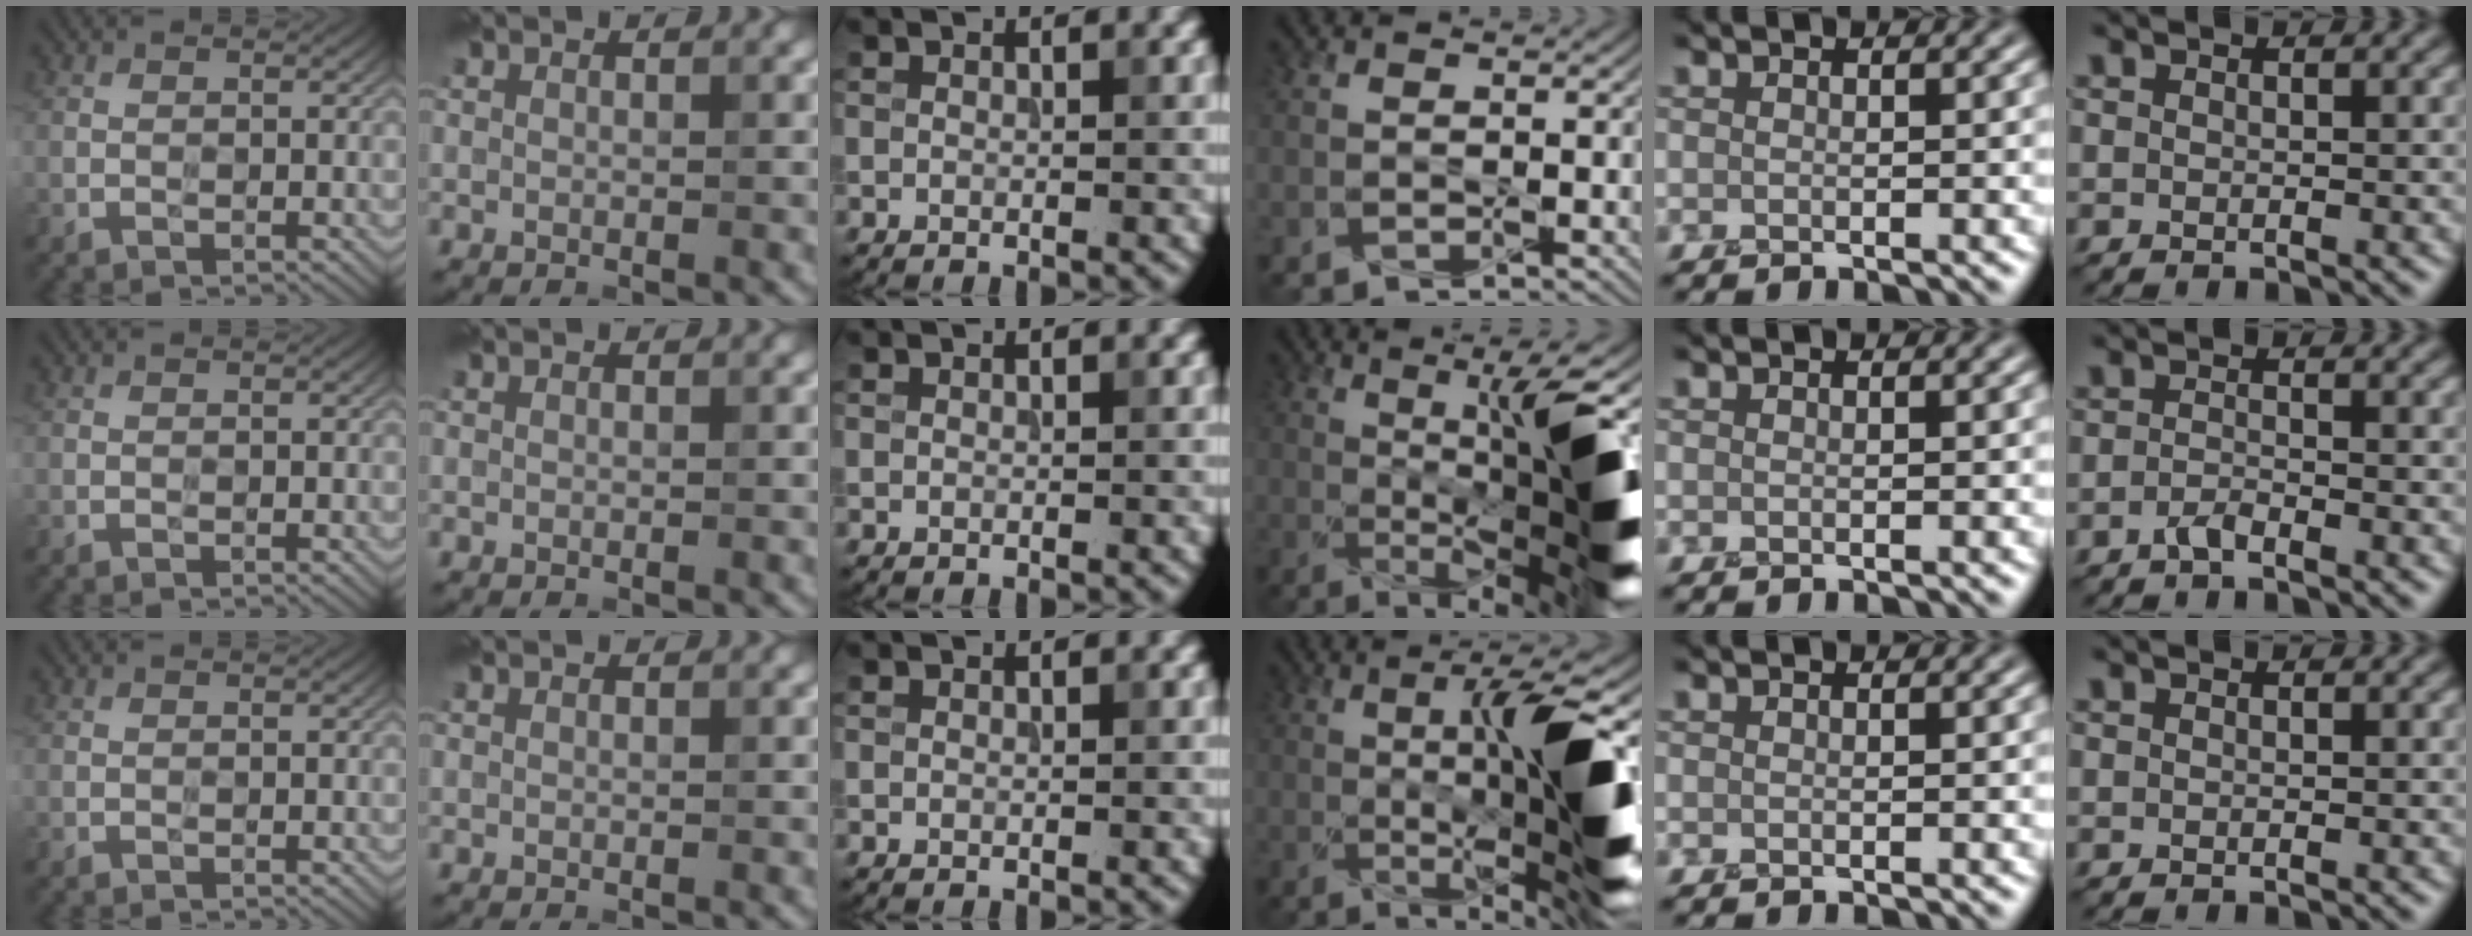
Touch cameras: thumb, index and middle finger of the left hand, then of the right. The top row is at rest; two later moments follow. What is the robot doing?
{"motion": "squeeze", "object": "paper clamp"}